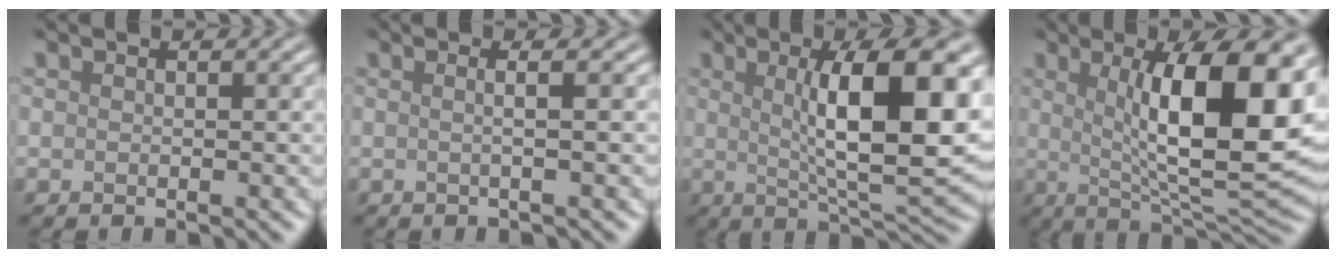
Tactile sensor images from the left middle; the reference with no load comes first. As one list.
[{"total": 1.9, "force": [0.3, 0.8, 1.7], "torque": [-0.008, 0.005, -0.015]}, {"total": 10.3, "force": [1.7, 2.5, 9.8], "torque": [-0.132, 0.004, 0.040]}, {"total": 12.4, "force": [2.1, 3.5, 11.7], "torque": [-0.156, 0.003, 0.044]}]